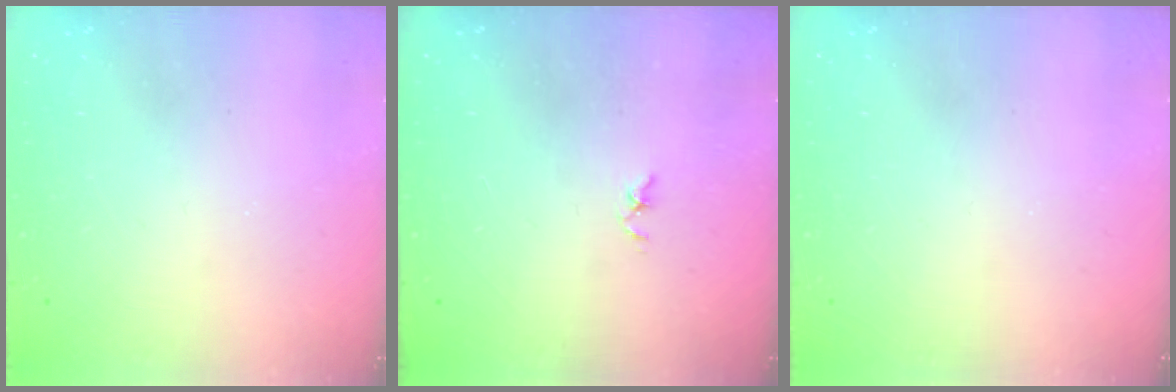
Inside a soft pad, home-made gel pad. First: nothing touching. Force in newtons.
{"total": 1.2, "press": 1.1, "slide": 0.2}
{"total": 0.0}